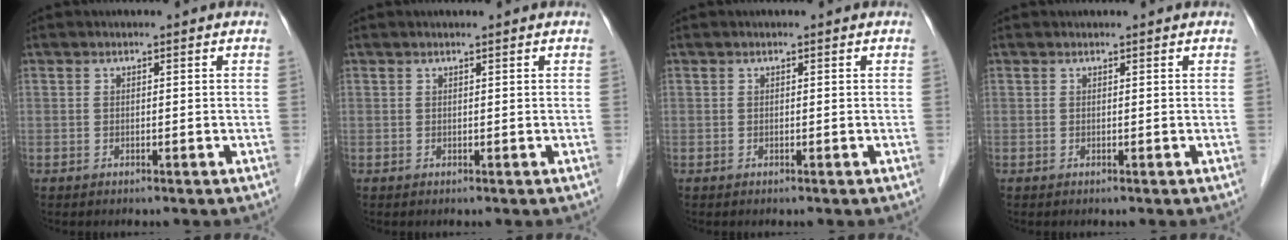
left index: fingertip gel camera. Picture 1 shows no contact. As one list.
[{"total": 0.7, "force": [0.6, -0.1, 0.4], "torque": [-0.010, 0.005, 0.013]}, {"total": 0.0}, {"total": 0.6, "force": [0.6, 0.0, 0.1], "torque": [-0.004, 0.005, 0.009]}]